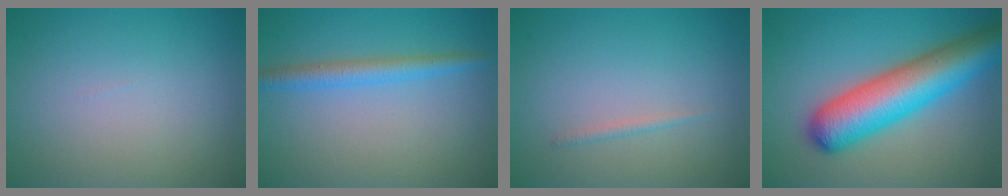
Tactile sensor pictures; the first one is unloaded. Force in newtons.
{"total": 2.6, "press": 2.6, "slide": 0.1}
{"total": 0.7, "press": 0.7, "slide": 0.1}
{"total": 9.7, "press": 9.7, "slide": 0.3}